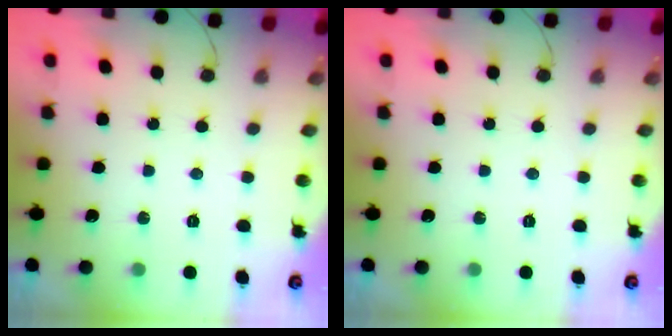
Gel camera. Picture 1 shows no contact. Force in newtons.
{"total": 0.0}